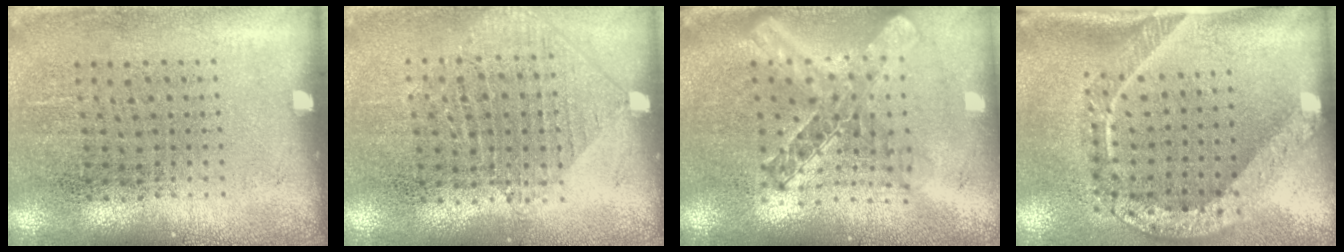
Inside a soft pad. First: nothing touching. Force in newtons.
{"total": 0.9, "press": 0.9, "slide": 0.2}
{"total": 2.1, "press": 1.8, "slide": 1.1}
{"total": 2.3, "press": 1.5, "slide": 1.7}